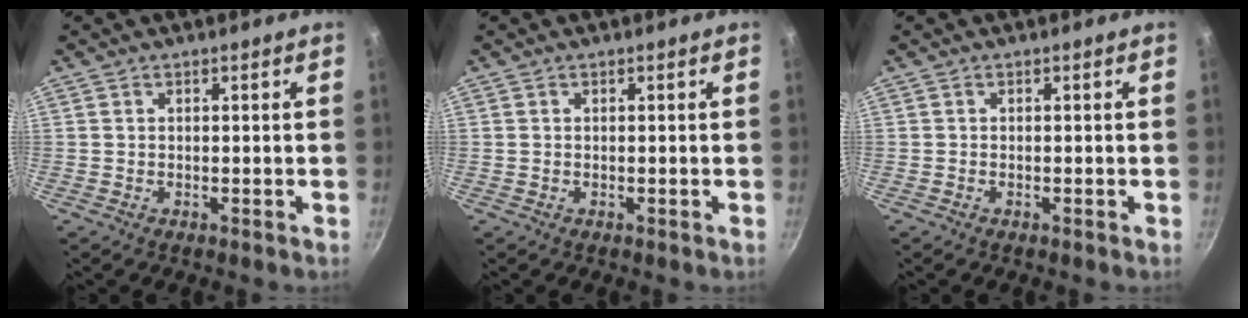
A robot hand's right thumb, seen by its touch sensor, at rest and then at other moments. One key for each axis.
{"total": 0.0}
{"total": 0.0}